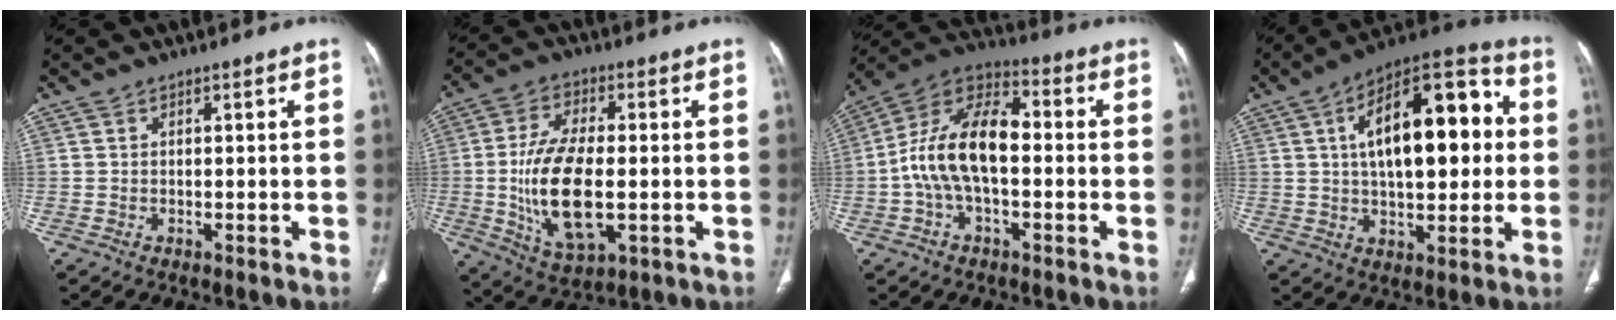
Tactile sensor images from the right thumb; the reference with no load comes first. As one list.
[{"total": 15.8, "force": [-1.9, 7.4, 13.8], "torque": [-0.263, -0.005, -0.026]}, {"total": 14.7, "force": [-1.2, 7.9, 12.4], "torque": [-0.225, 0.044, -0.031]}, {"total": 21.6, "force": [3.5, 10.3, 18.7], "torque": [-0.258, 0.027, 0.045]}]